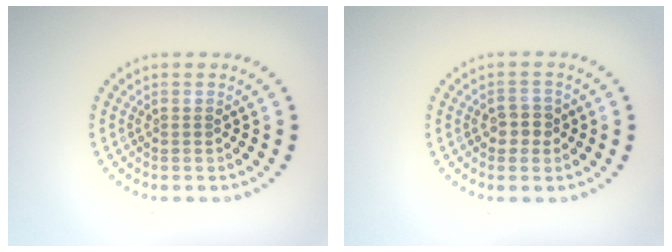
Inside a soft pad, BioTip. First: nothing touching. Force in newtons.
{"total": 2.1, "press": 1.9, "slide": 0.7}